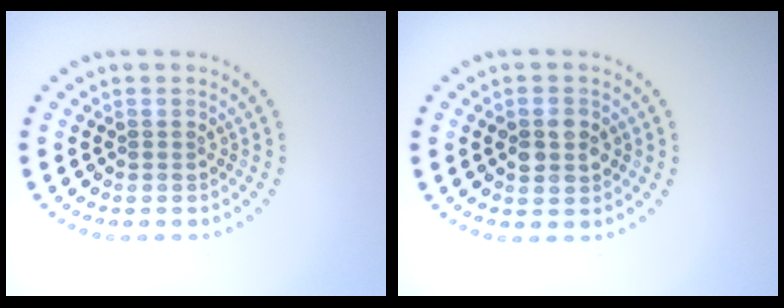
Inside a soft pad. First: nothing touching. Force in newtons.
{"total": 2.4, "press": 2.4, "slide": 0.3}